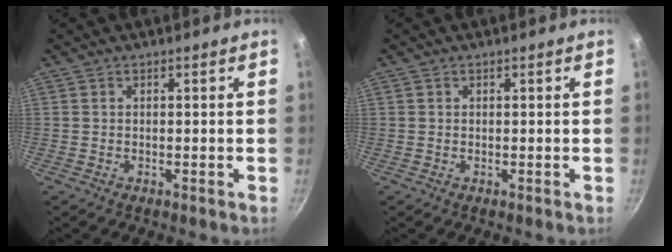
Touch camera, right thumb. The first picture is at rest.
{"total": 0.0}